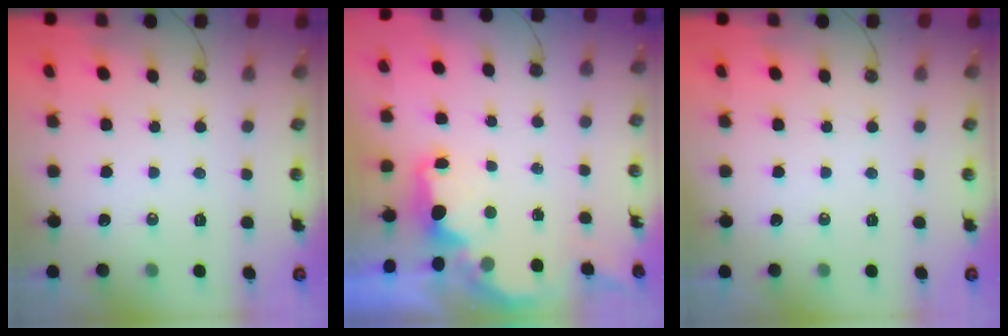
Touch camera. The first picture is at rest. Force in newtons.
{"total": 2.0, "press": 1.8, "slide": 0.7}
{"total": 0.0}